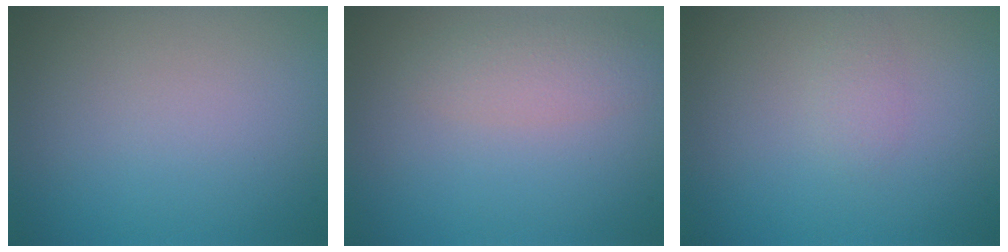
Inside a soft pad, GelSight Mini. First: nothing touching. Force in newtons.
{"total": 2.1, "press": 2.1, "slide": 0.1}
{"total": 1.1, "press": 1.1, "slide": 0.0}